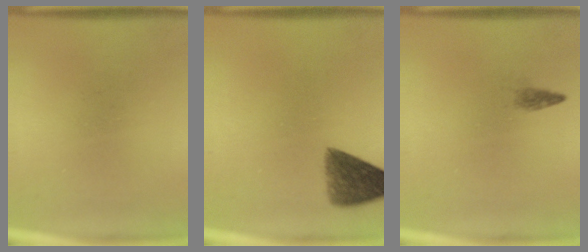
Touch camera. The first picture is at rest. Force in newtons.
{"total": 6.7}
{"total": 1.0}